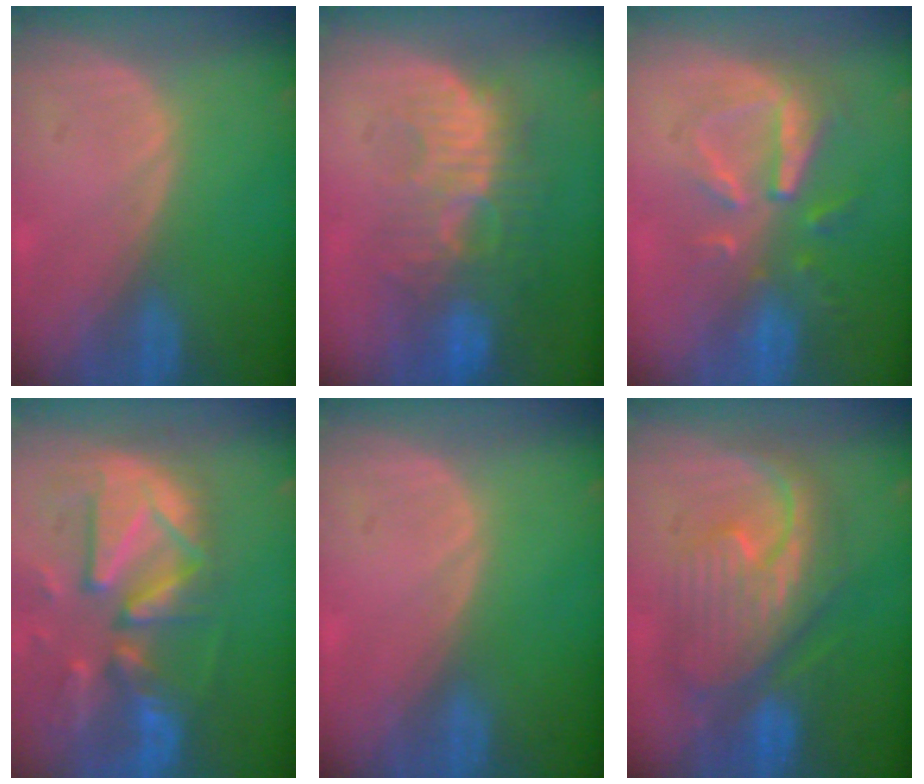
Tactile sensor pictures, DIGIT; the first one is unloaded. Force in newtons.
{"total": 10.6, "press": 9.5, "slide": 4.7}
{"total": 8.1, "press": 7.3, "slide": 3.5}
{"total": 13.0, "press": 11.3, "slide": 6.4}
{"total": 0.0}
{"total": 10.3, "press": 10.2, "slide": 0.9}